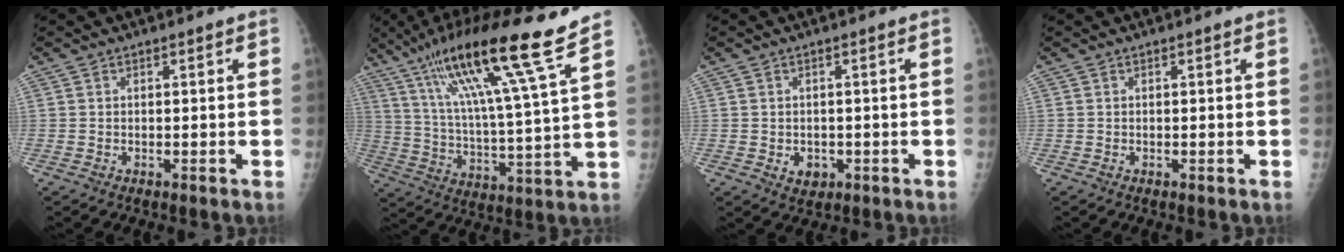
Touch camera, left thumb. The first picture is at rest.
{"total": 19.9, "force": [12.4, 0.3, 15.5], "torque": [-0.259, -0.045, 0.211]}
{"total": 3.1, "force": [-0.7, 2.5, 1.6], "torque": [-0.013, 0.000, 0.000]}
{"total": 0.0}